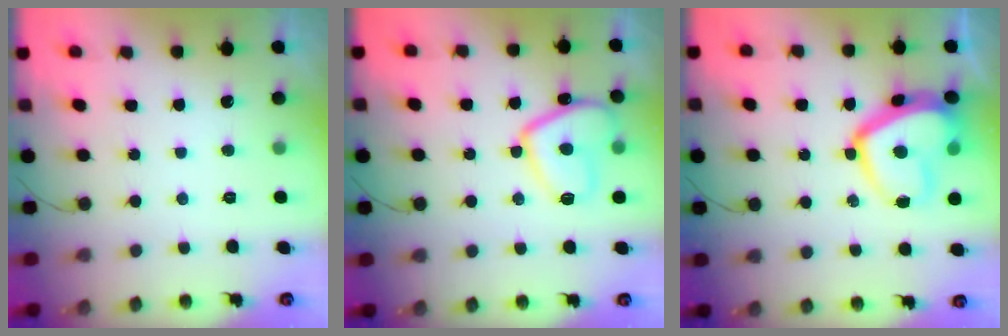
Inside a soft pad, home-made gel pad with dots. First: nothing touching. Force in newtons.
{"total": 11.9, "press": 11.9, "slide": 1.2}
{"total": 15.3, "press": 15.3, "slide": 0.9}